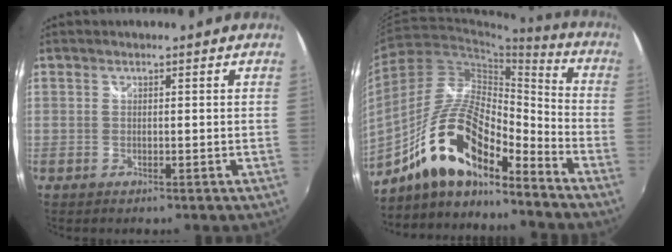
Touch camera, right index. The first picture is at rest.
{"total": 16.2, "force": [-11.2, 5.1, 10.6], "torque": [-0.210, 0.008, -0.212]}